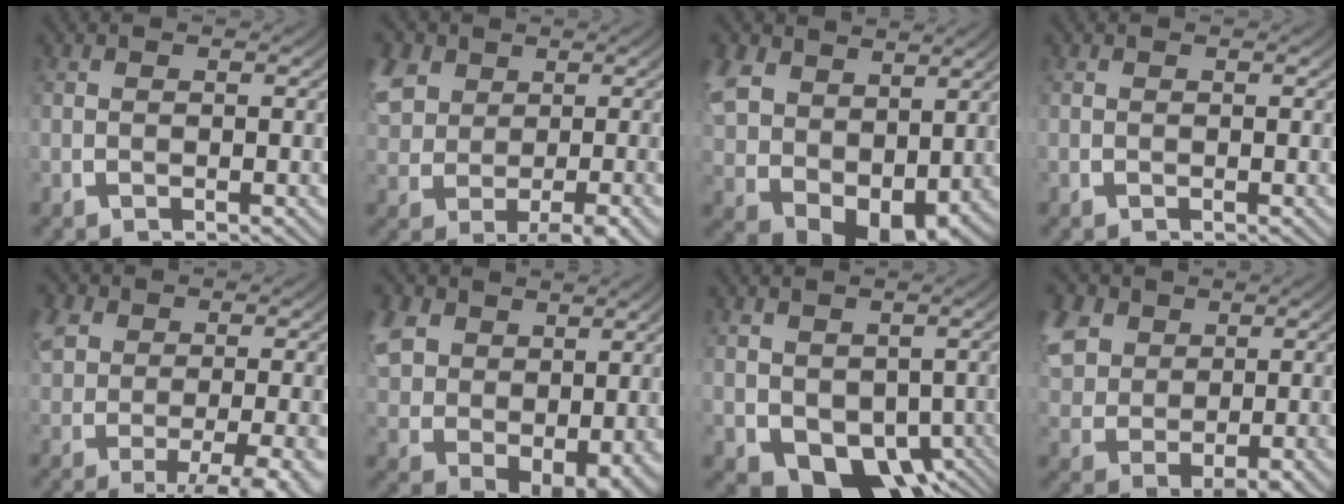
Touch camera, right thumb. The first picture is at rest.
{"total": 6.3, "force": [0.2, 4.4, 4.4], "torque": [-0.102, -0.028, 0.027]}
{"total": 10.7, "force": [-1.1, 7.3, 7.7], "torque": [-0.166, -0.050, 0.012]}
{"total": 0.0}
{"total": 6.5, "force": [-2.6, 3.3, 4.9], "torque": [-0.091, -0.026, -0.019]}
{"total": 9.2, "force": [0.0, 6.5, 6.6], "torque": [-0.138, -0.048, 0.031]}
{"total": 9.2, "force": [-3.5, 6.1, 5.9], "torque": [-0.110, -0.046, -0.027]}
{"total": 7.8, "force": [1.0, 5.7, 5.2], "torque": [-0.120, -0.036, 0.045]}